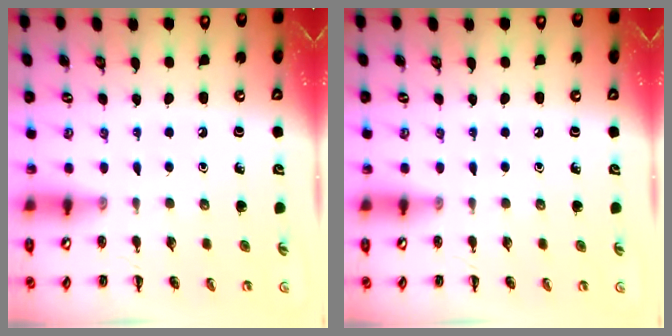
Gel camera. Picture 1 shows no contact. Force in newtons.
{"total": 0.0}